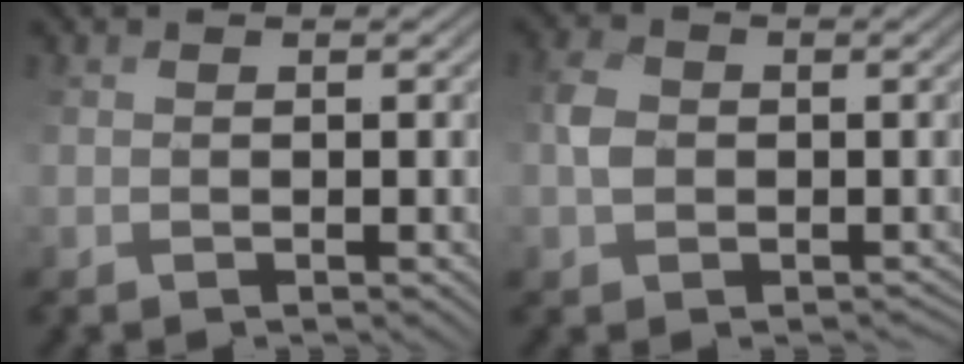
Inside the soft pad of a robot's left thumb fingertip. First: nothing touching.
{"total": 2.9, "force": [-0.3, 2.8, 0.8], "torque": [-0.020, 0.006, -0.018]}